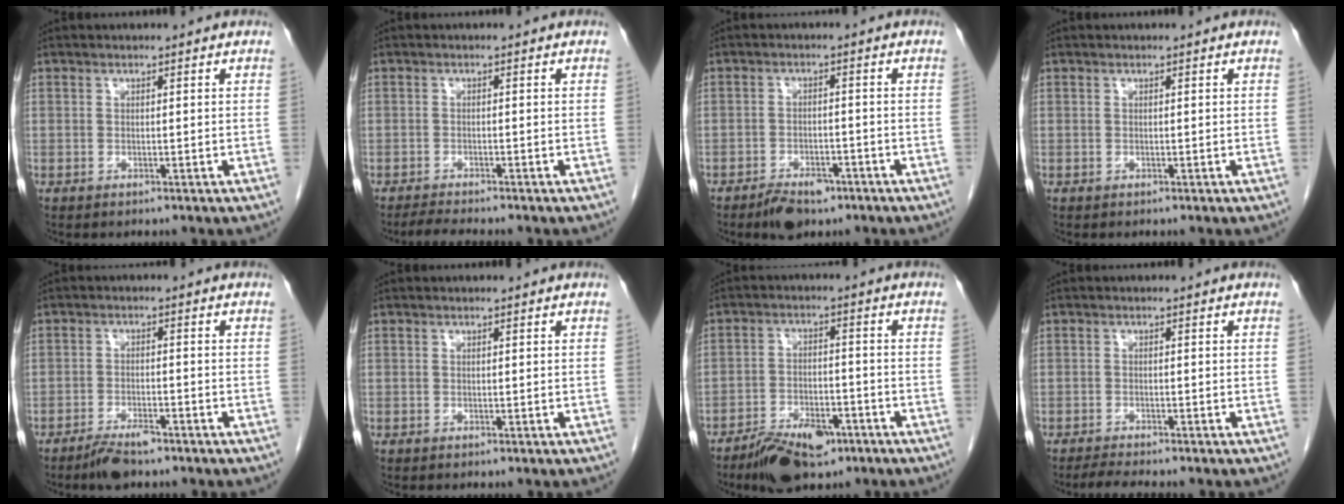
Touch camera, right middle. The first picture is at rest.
{"total": 2.8, "force": [-2.6, -0.2, 1.1], "torque": [-0.028, -0.013, -0.044]}
{"total": 4.8, "force": [-3.4, 2.2, 2.5], "torque": [-0.044, 0.000, -0.049]}
{"total": 0.0}
{"total": 4.1, "force": [-3.2, 0.8, 2.4], "torque": [-0.048, -0.004, -0.057]}
{"total": 0.0}
{"total": 8.4, "force": [-5.8, 3.4, 5.0], "torque": [-0.085, -0.004, -0.098]}
{"total": 3.0, "force": [-2.7, -0.2, 1.3], "torque": [-0.031, -0.013, -0.045]}